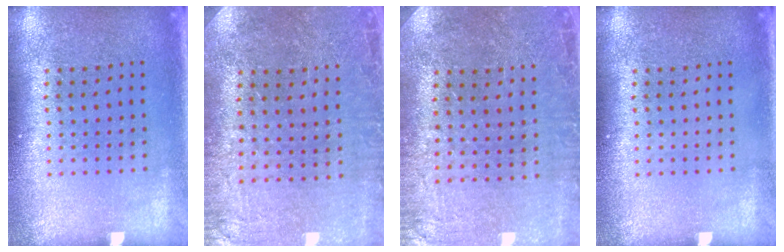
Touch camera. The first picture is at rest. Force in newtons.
{"total": 1.1, "press": 1.1, "slide": 0.1}
{"total": 1.1, "press": 1.1, "slide": 0.1}
{"total": 0.0}